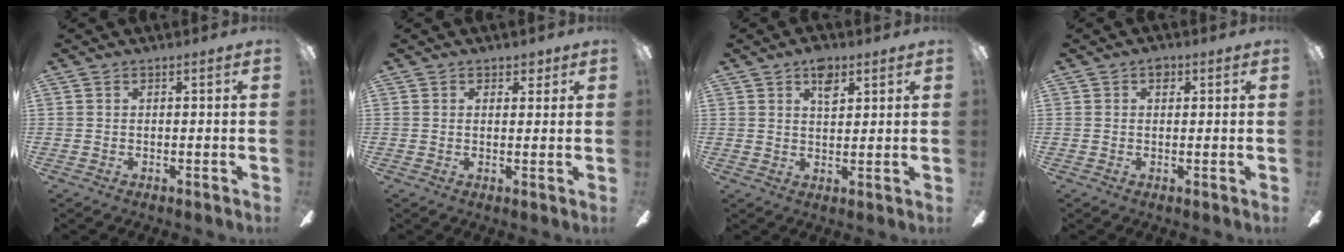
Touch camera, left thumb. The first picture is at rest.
{"total": 2.4, "force": [1.7, 1.7, 0.7], "torque": [0.001, -0.001, 0.028]}
{"total": 5.7, "force": [3.5, 3.1, 3.3], "torque": [-0.041, -0.009, 0.058]}
{"total": 1.8, "force": [0.9, 1.2, 1.0], "torque": [-0.005, -0.003, 0.013]}